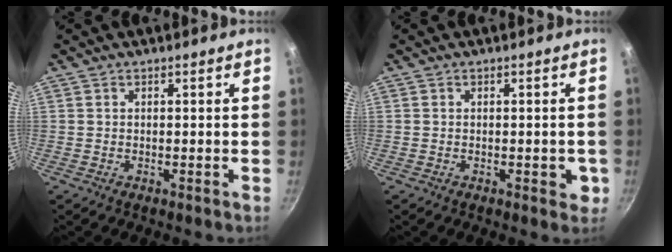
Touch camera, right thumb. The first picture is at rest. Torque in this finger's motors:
{"motor_torque": [0.56, 0.20, -0.14, 0.17, 0.12]}